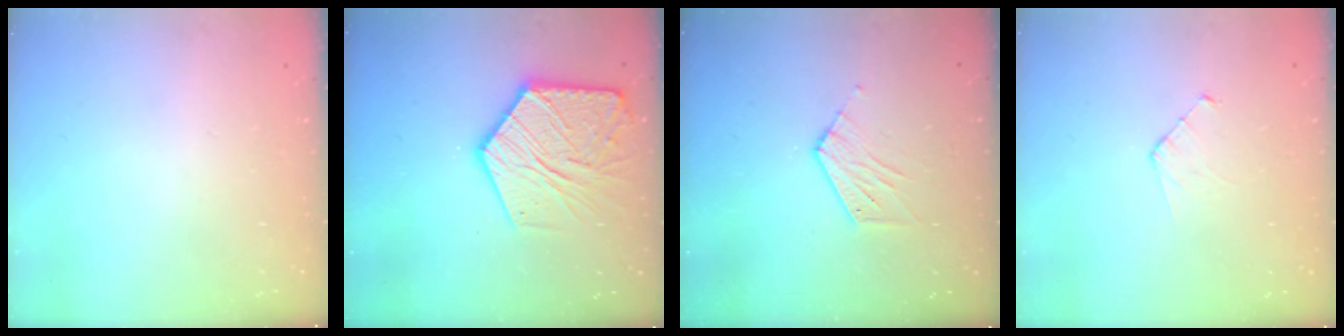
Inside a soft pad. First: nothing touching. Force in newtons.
{"total": 17.0, "press": 16.9, "slide": 1.6}
{"total": 6.1, "press": 6.1, "slide": 0.3}
{"total": 3.8, "press": 3.8, "slide": 0.3}